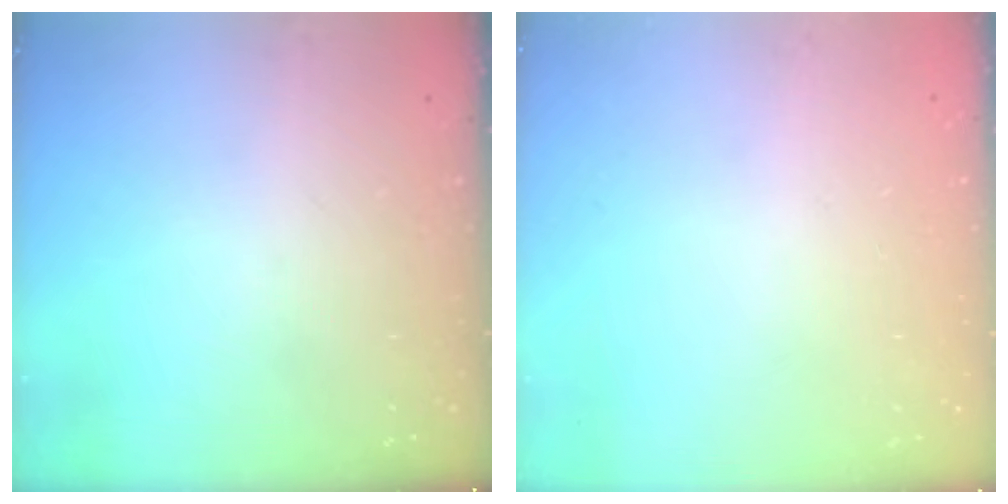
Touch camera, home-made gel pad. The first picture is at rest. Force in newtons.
{"total": 0.0}